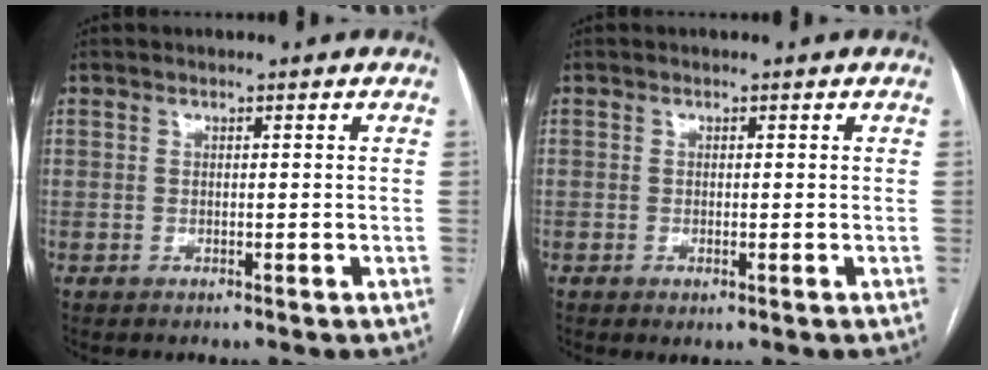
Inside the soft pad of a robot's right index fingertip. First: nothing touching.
{"total": 0.9, "force": [-0.3, 0.2, 0.8], "torque": [-0.015, -0.006, -0.001]}